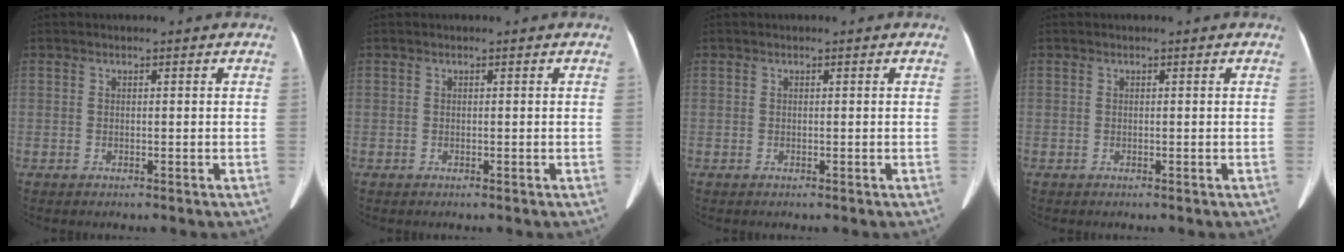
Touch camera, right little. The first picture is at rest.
{"total": 0.0}
{"total": 0.0}
{"total": 0.0}